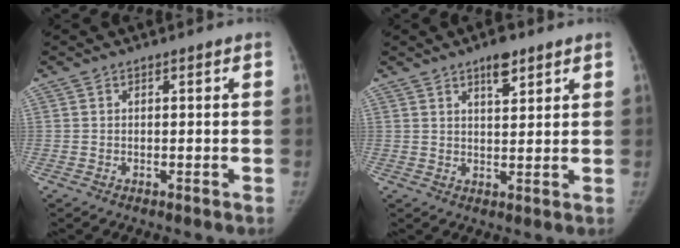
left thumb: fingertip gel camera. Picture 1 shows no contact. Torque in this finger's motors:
{"motor_torque": [0.30, -0.13, 1.01, -0.28, 0.09]}